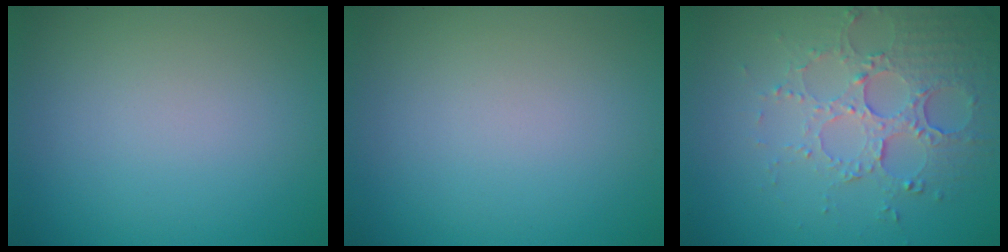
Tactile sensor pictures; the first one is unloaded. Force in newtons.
{"total": 0.0}
{"total": 5.4, "press": 3.9, "slide": 3.7}